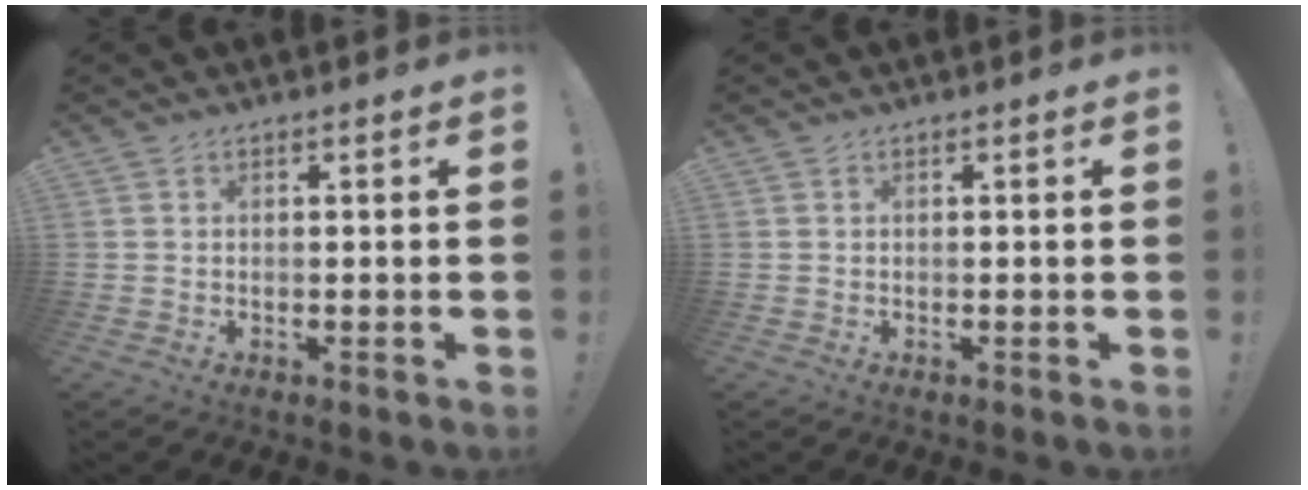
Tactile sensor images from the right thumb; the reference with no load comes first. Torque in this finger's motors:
{"motor_torque": [0.00, 0.00, 0.00, 0.00, 0.00]}